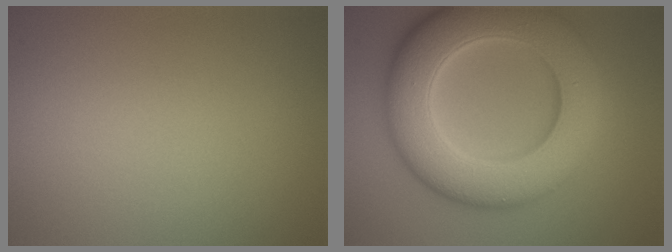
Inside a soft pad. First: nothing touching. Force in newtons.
{"total": 12.1, "press": 12.1, "slide": 0.1}